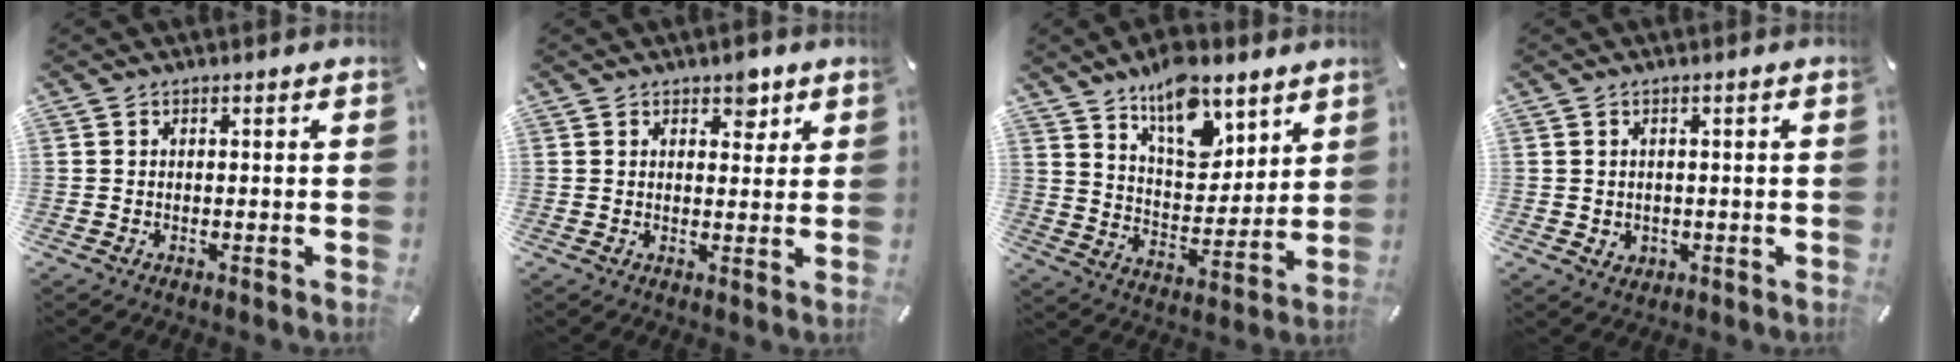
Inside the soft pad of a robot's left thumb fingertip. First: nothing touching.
{"total": 3.5, "force": [2.2, 2.3, 1.3], "torque": [0.007, -0.010, 0.031]}
{"total": 14.0, "force": [10.1, 7.2, 6.5], "torque": [-0.096, -0.064, 0.182]}
{"total": 2.0, "force": [0.4, 1.9, 0.2], "torque": [0.000, 0.001, 0.003]}